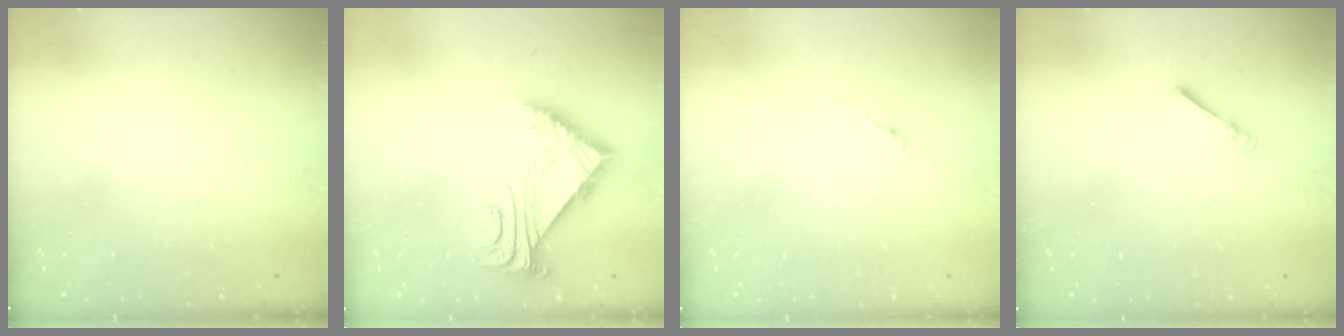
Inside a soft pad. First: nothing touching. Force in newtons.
{"total": 5.2, "press": 5.1, "slide": 1.0}
{"total": 0.8, "press": 0.6, "slide": 0.4}
{"total": 2.7, "press": 2.7, "slide": 0.4}